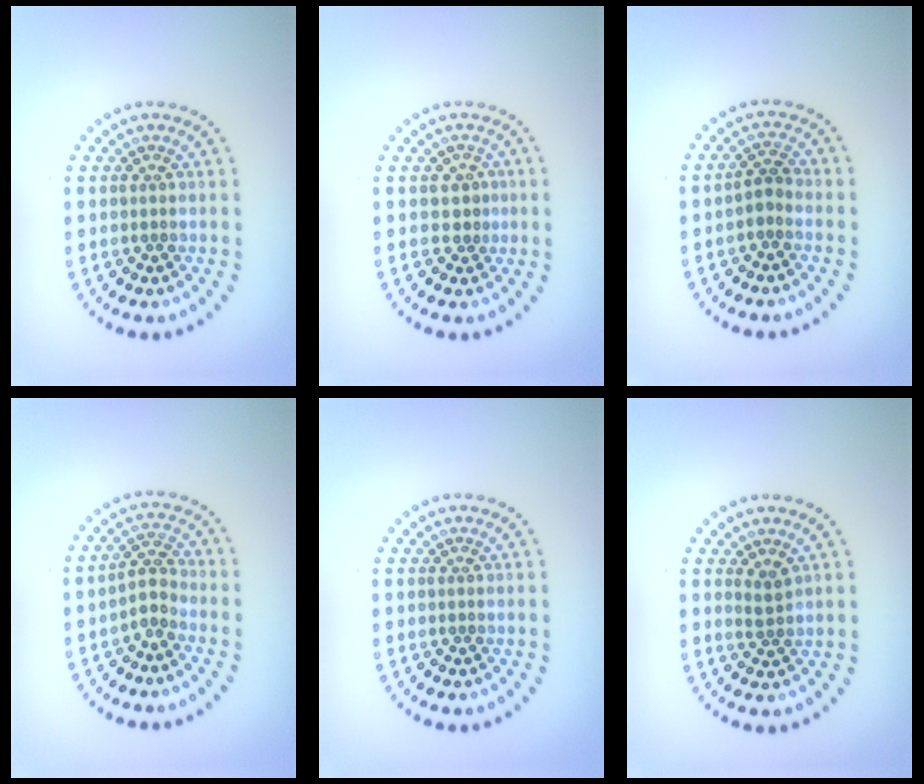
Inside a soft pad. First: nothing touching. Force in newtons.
{"total": 1.5, "press": 1.2, "slide": 0.8}
{"total": 1.5, "press": 1.3, "slide": 0.9}
{"total": 2.1, "press": 1.6, "slide": 1.3}
{"total": 0.0}
{"total": 1.3, "press": 1.0, "slide": 0.8}